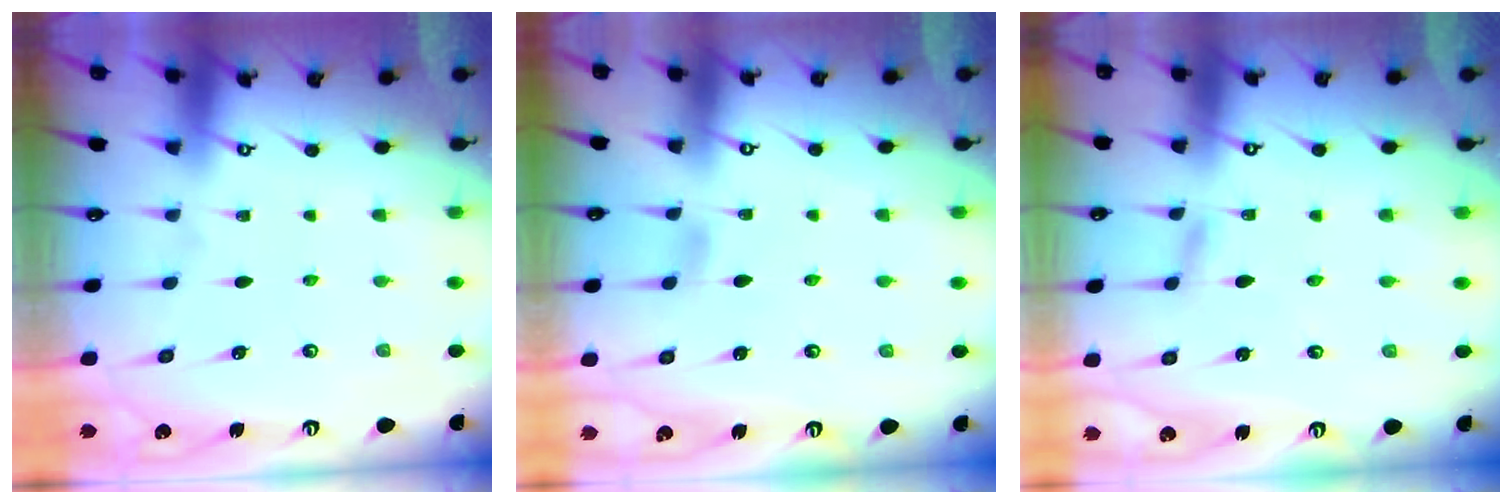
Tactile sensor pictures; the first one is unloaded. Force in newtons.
{"total": 2.9, "press": 2.9, "slide": 0.4}
{"total": 1.8, "press": 1.7, "slide": 0.2}